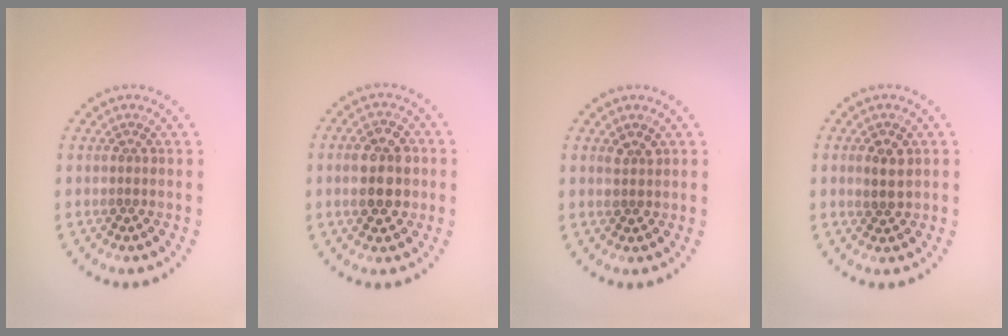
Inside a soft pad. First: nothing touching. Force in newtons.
{"total": 4.8, "press": 4.8, "slide": 0.2}
{"total": 1.2, "press": 1.2, "slide": 0.3}
{"total": 2.0, "press": 2.0, "slide": 0.4}